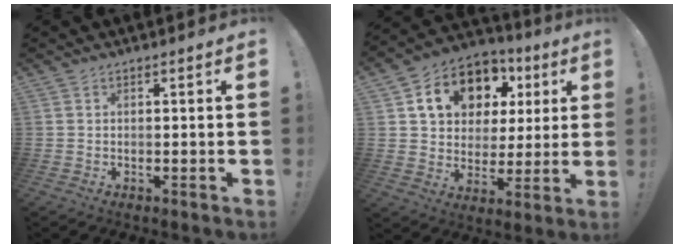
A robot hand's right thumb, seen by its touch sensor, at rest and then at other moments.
{"total": 16.2, "force": [8.3, 11.3, 8.0], "torque": [-0.130, -0.037, 0.163]}